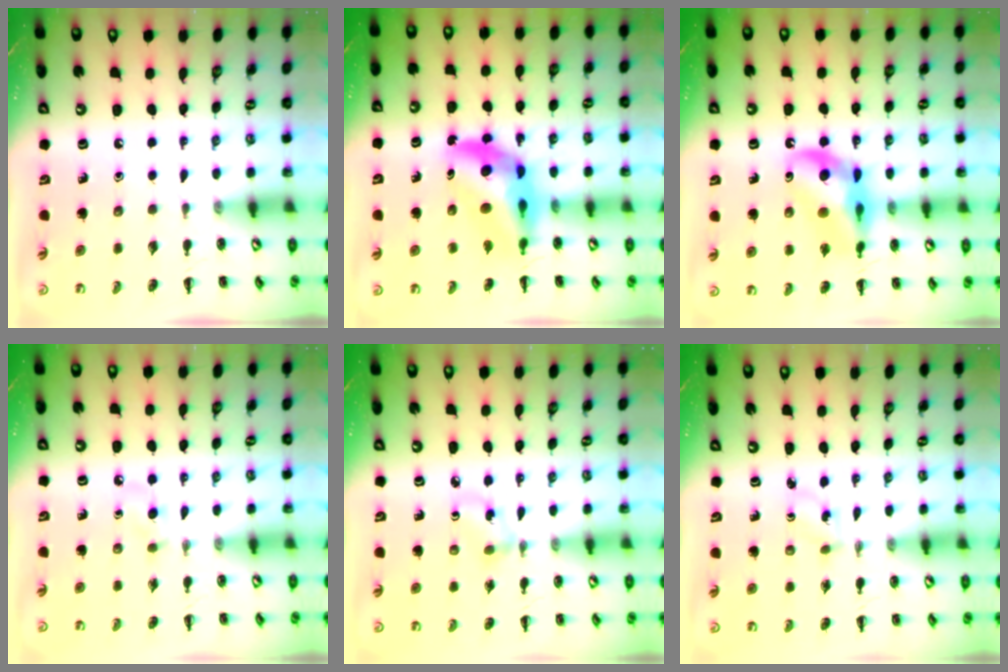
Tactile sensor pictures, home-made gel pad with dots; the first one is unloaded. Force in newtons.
{"total": 9.9, "press": 9.2, "slide": 3.6}
{"total": 14.8, "press": 14.3, "slide": 3.7}
{"total": 2.6, "press": 2.4, "slide": 1.1}
{"total": 2.9, "press": 2.7, "slide": 1.2}
{"total": 0.9, "press": 0.7, "slide": 0.5}